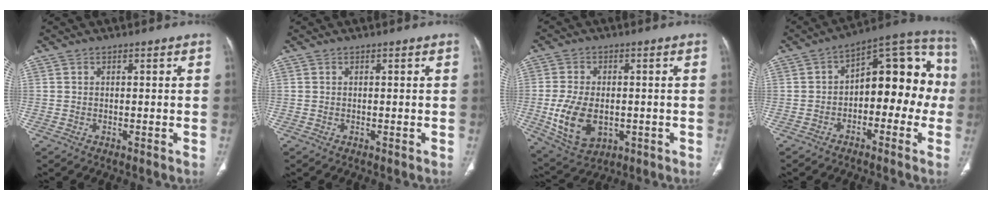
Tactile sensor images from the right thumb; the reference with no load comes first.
{"total": 0.0}
{"total": 11.7, "force": [-2.1, 7.6, 8.7], "torque": [-0.157, -0.003, -0.020]}
{"total": 15.8, "force": [-2.0, 9.3, 12.6], "torque": [-0.116, 0.063, -0.041]}